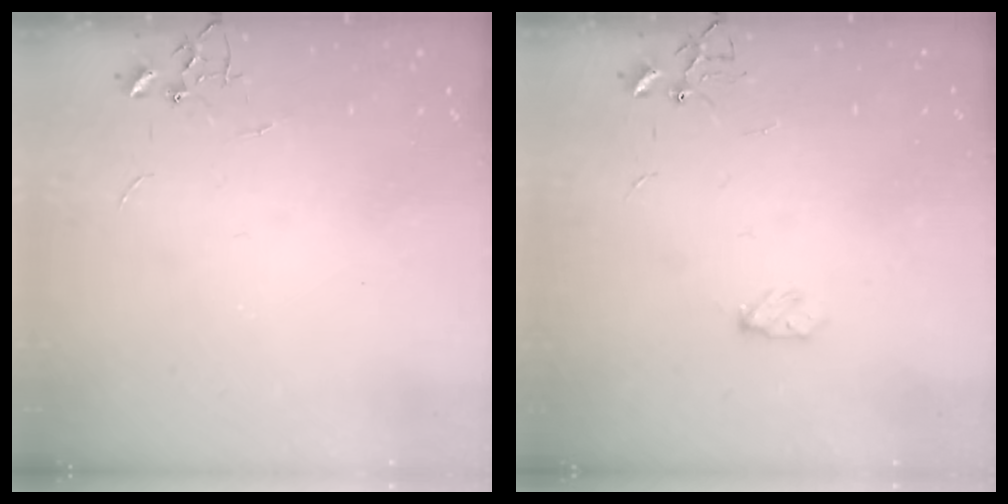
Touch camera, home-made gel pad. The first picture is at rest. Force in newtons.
{"total": 3.9, "press": 3.8, "slide": 0.5}